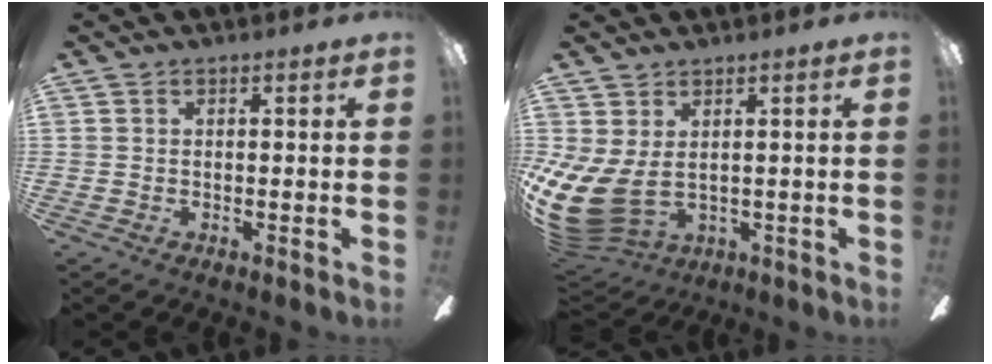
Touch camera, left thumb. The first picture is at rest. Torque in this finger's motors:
{"motor_torque": [1.56, 3.44, 2.77, 0.00, 1.05]}